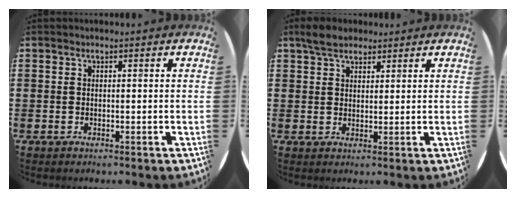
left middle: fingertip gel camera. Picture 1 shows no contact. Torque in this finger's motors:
{"motor_torque": [0.08, -0.07, 0.08, 0.07]}